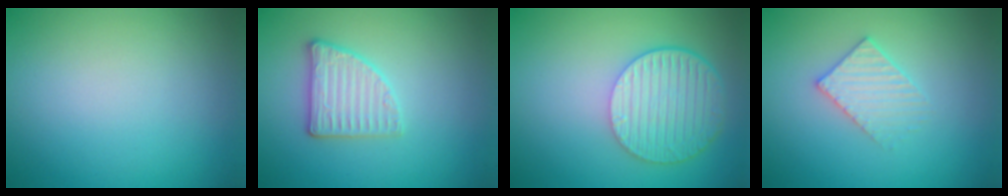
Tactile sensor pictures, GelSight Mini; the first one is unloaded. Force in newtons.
{"total": 2.8, "press": 2.7, "slide": 0.8}
{"total": 6.1, "press": 4.5, "slide": 4.2}
{"total": 2.3, "press": 2.2, "slide": 0.3}